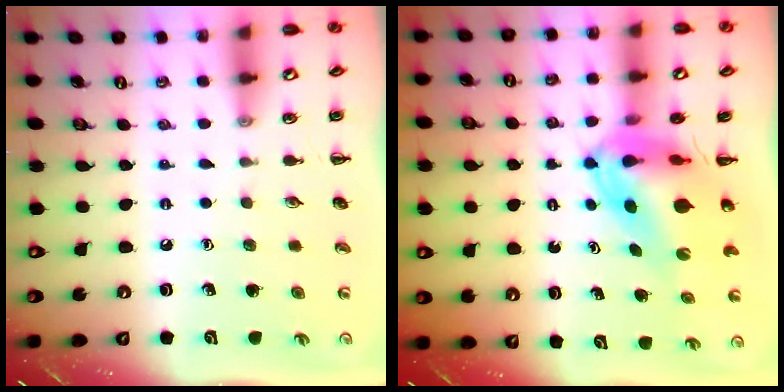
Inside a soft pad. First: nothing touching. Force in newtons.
{"total": 8.5, "press": 8.2, "slide": 2.4}